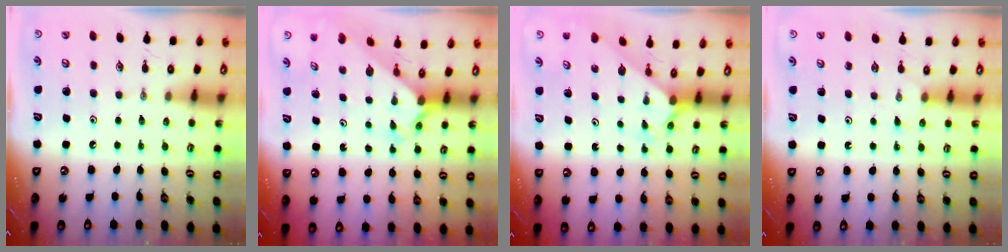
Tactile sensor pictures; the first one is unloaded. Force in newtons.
{"total": 2.4, "press": 2.4, "slide": 0.2}
{"total": 2.0, "press": 2.0, "slide": 0.2}
{"total": 4.1, "press": 4.0, "slide": 0.5}